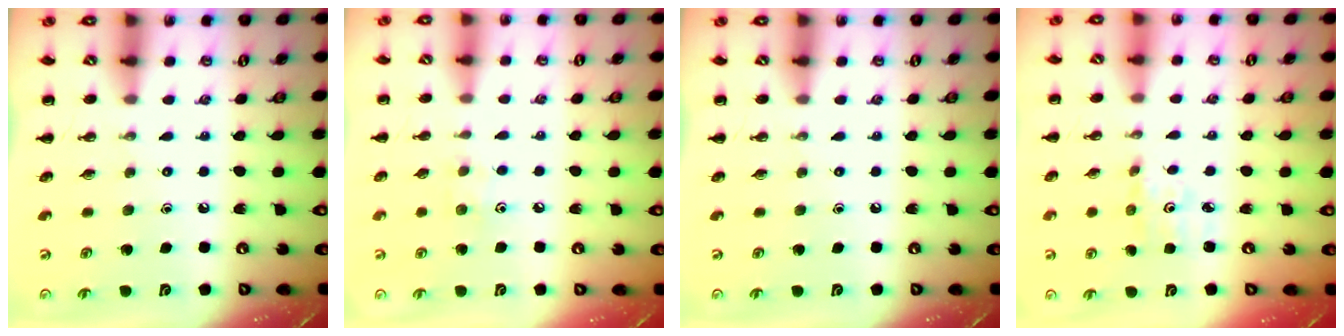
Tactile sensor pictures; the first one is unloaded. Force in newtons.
{"total": 5.1, "press": 4.9, "slide": 1.3}
{"total": 0.0}
{"total": 2.0, "press": 2.0, "slide": 0.2}